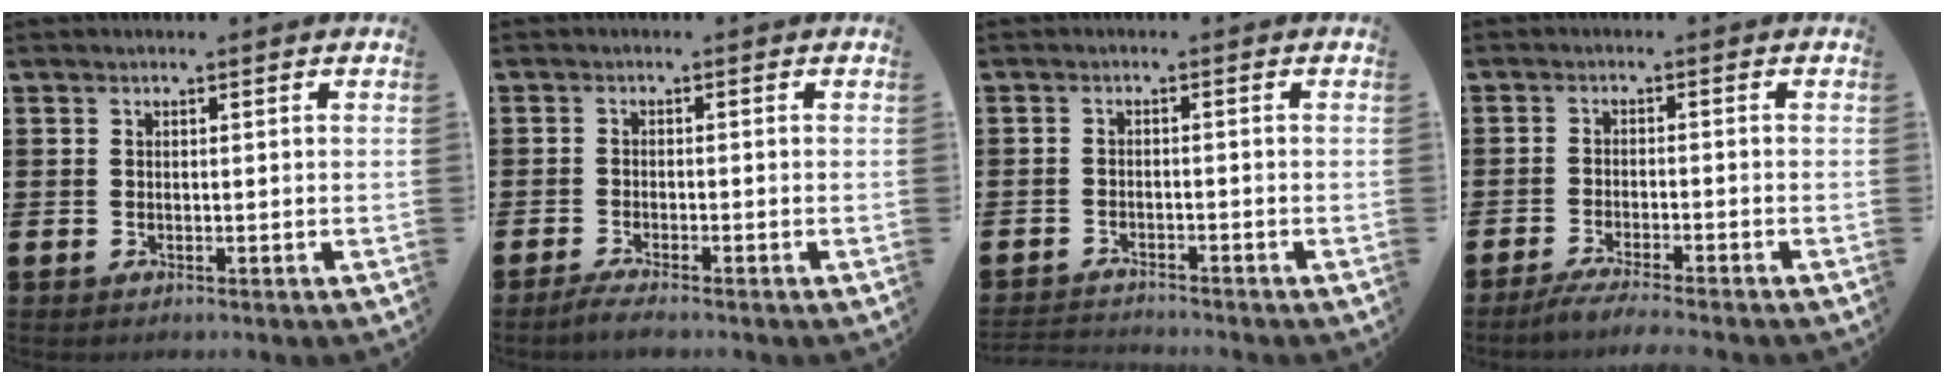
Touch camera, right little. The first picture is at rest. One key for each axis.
{"total": 1.3, "fx": -0.9, "fy": 0.0, "fz": 1.0, "tx": -0.016, "ty": 0.000, "tz": -0.017}
{"total": 1.7, "fx": -1.7, "fy": -0.1, "fz": -0.1, "tx": -0.002, "ty": 0.002, "tz": -0.036}
{"total": 2.9, "fx": -2.5, "fy": -0.2, "fz": 1.5, "tx": -0.021, "ty": 0.000, "tz": -0.046}